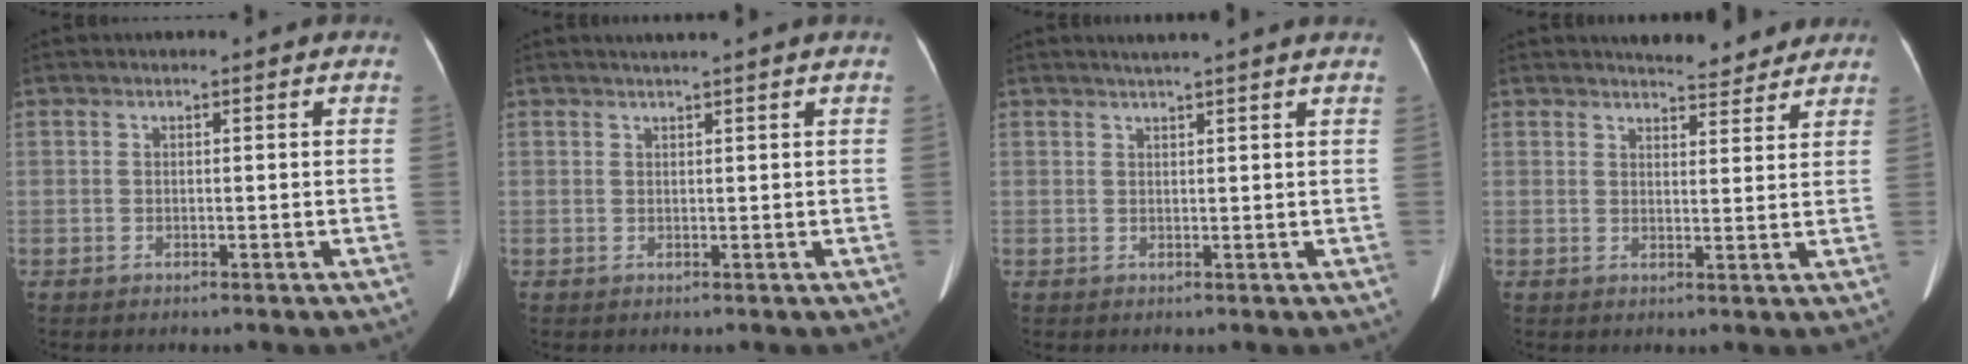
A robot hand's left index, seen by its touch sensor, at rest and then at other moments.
{"total": 2.0, "force": [1.7, -0.6, 0.9], "torque": [-0.008, 0.010, 0.033]}
{"total": 5.0, "force": [4.2, -0.8, 2.5], "torque": [-0.035, 0.019, 0.053]}
{"total": 6.0, "force": [5.7, 1.3, 1.3], "torque": [-0.018, 0.000, 0.068]}